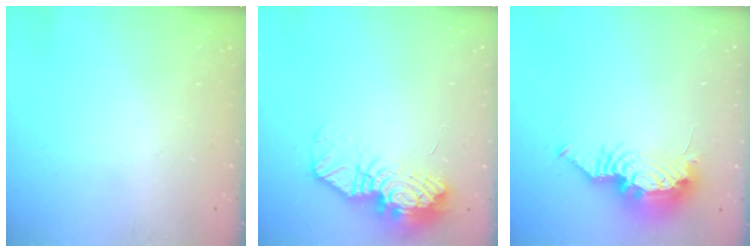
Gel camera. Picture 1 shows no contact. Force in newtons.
{"total": 14.0, "press": 13.9, "slide": 1.3}
{"total": 12.6, "press": 11.7, "slide": 4.7}